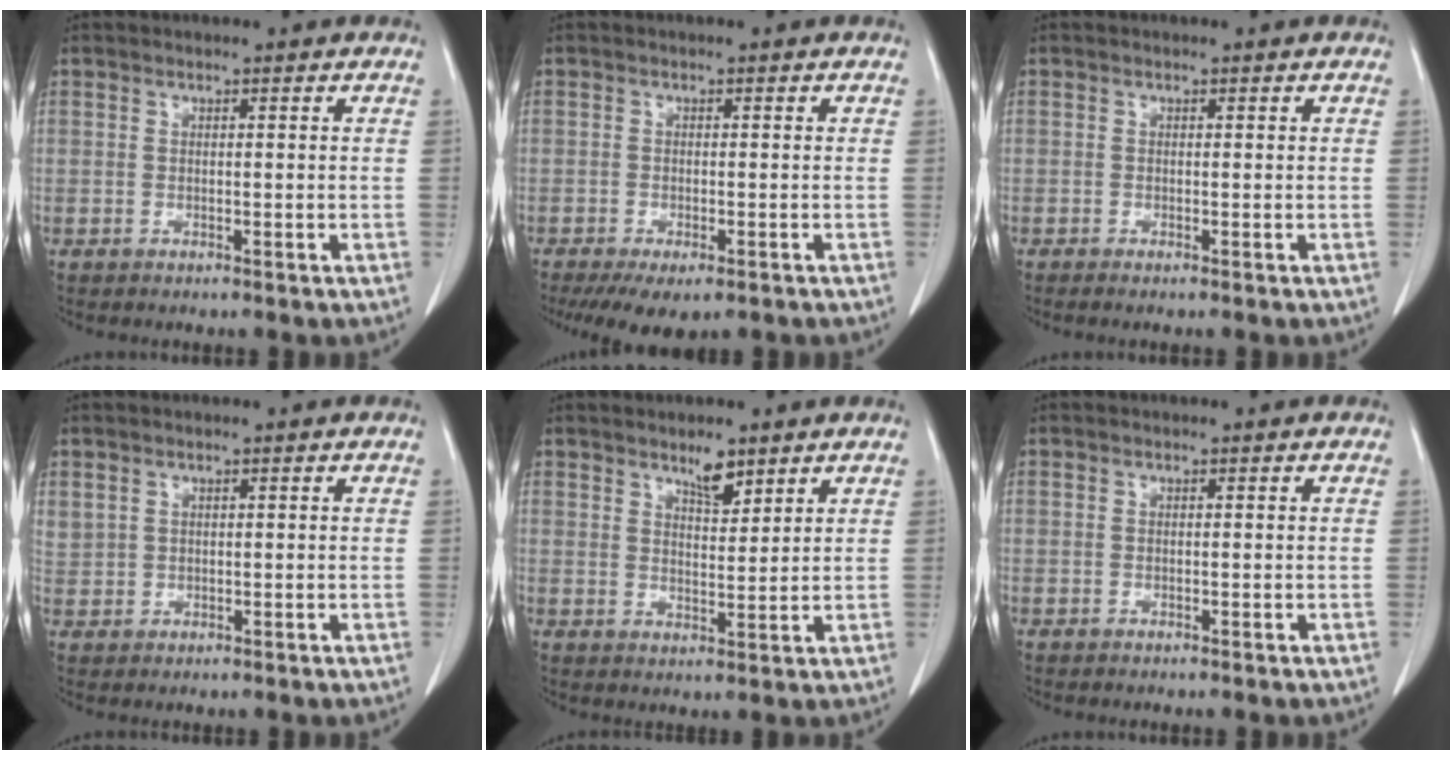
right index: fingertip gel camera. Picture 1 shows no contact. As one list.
[{"total": 6.7, "force": [-4.5, 2.7, 4.1], "torque": [-0.059, -0.012, -0.069]}, {"total": 0.5, "force": [-0.4, 0.0, 0.4], "torque": [-0.008, -0.002, -0.009]}, {"total": 2.4, "force": [1.4, 1.8, 0.5], "torque": [-0.010, 0.012, 0.038]}, {"total": 3.9, "force": [3.0, 1.2, 2.3], "torque": [-0.040, -0.003, 0.052]}, {"total": 0.0}]